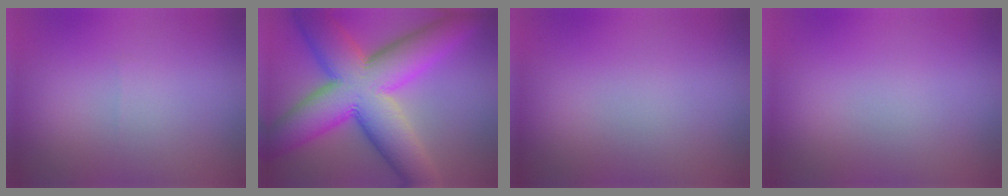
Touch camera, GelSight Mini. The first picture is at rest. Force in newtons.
{"total": 14.3, "press": 14.3, "slide": 0.3}
{"total": 0.0}
{"total": 0.0}